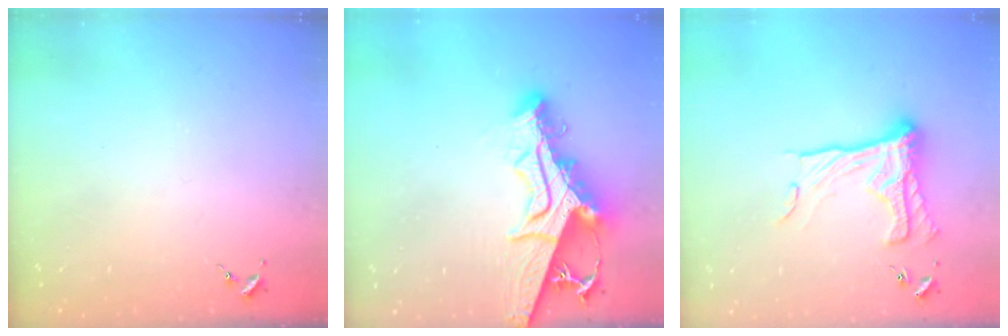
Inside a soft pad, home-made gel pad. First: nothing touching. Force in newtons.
{"total": 17.0, "press": 16.9, "slide": 1.2}
{"total": 17.1, "press": 17.0, "slide": 1.3}